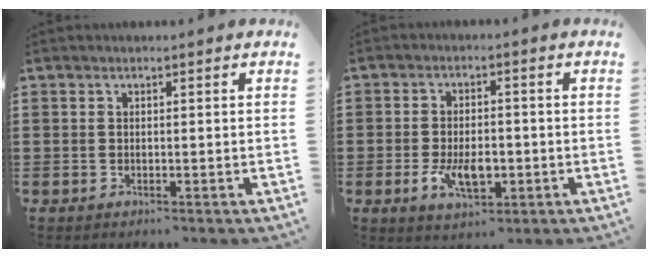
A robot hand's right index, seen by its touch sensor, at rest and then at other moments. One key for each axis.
{"total": 6.0, "fx": -1.5, "fy": 3.1, "fz": 4.9, "tx": -0.085, "ty": 0.000, "tz": -0.026}